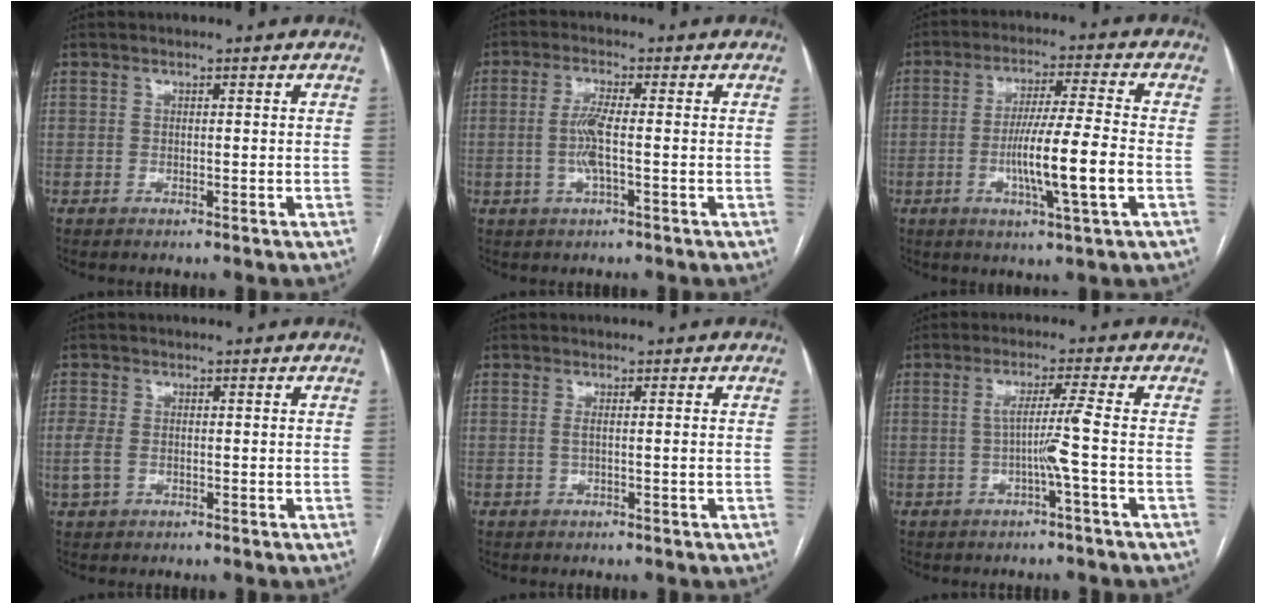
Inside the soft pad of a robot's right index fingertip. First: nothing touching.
{"total": 4.5, "force": [-0.6, 0.4, 4.5], "torque": [-0.096, -0.001, -0.013]}
{"total": 10.9, "force": [-2.5, -0.3, 10.6], "torque": [-0.193, -0.007, -0.048]}
{"total": 3.6, "force": [-0.8, 2.3, 2.6], "torque": [-0.075, 0.006, -0.012]}
{"total": 1.6, "force": [-0.3, -0.3, 1.5], "torque": [-0.032, 0.002, -0.002]}
{"total": 4.7, "force": [-1.1, -1.5, 4.3], "torque": [-0.078, 0.004, -0.017]}